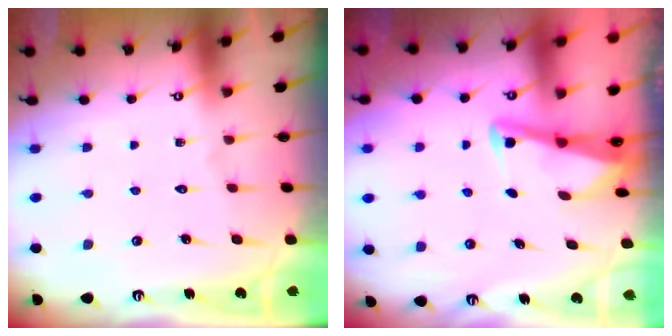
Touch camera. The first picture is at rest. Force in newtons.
{"total": 2.9, "press": 2.9, "slide": 0.4}